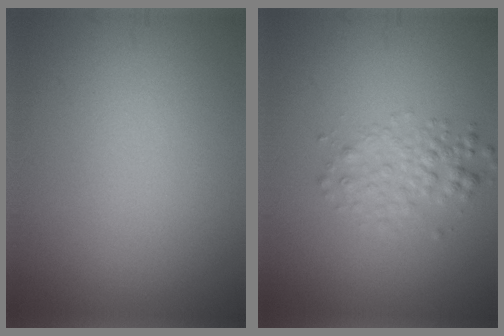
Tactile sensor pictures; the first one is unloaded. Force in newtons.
{"total": 2.3, "press": 2.3, "slide": 0.1}